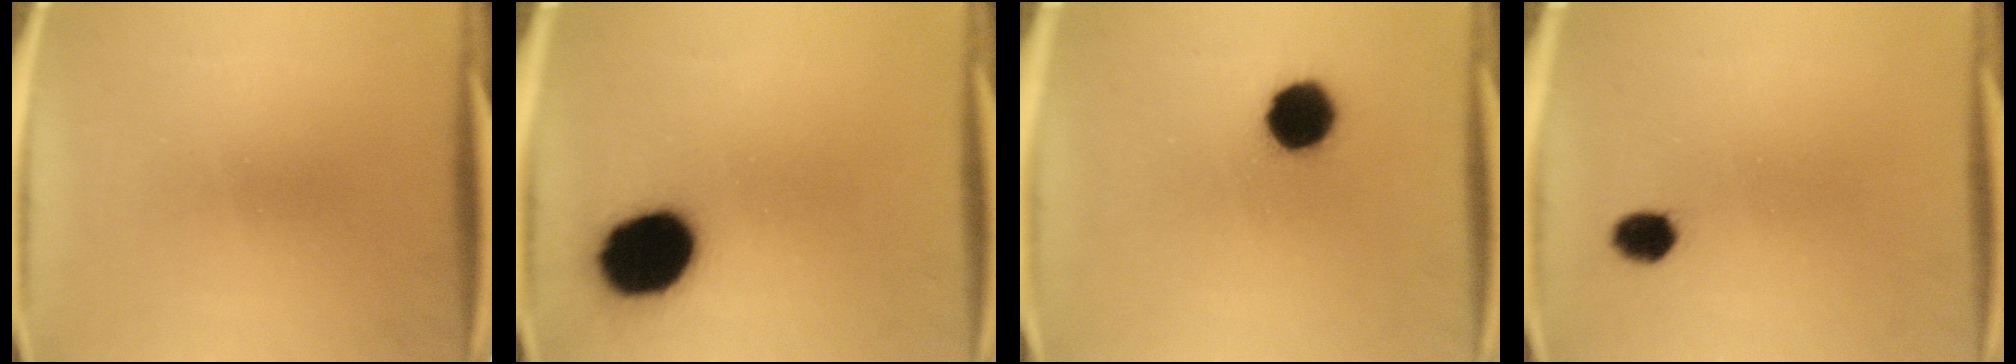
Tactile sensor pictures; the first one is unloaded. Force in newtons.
{"total": 16.6}
{"total": 10.3}
{"total": 3.7}